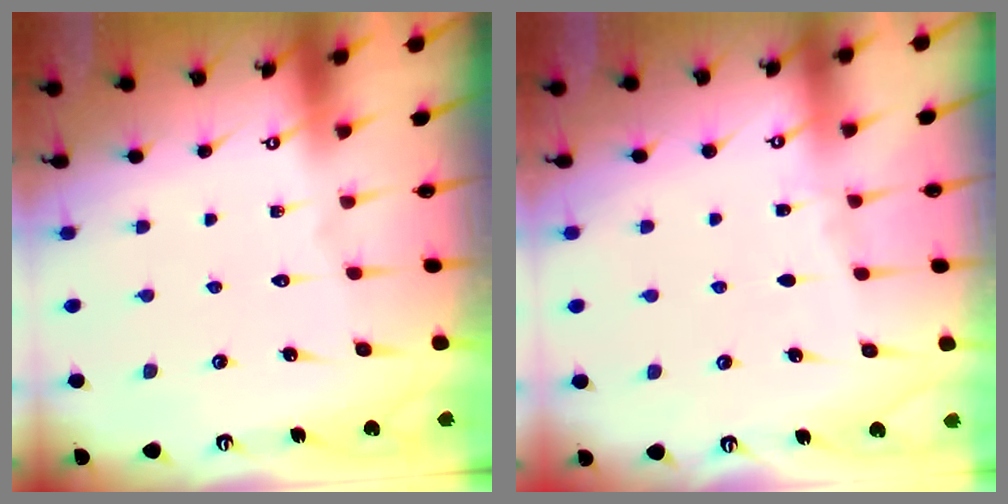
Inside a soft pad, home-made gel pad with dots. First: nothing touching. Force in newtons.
{"total": 2.4, "press": 2.4, "slide": 0.4}